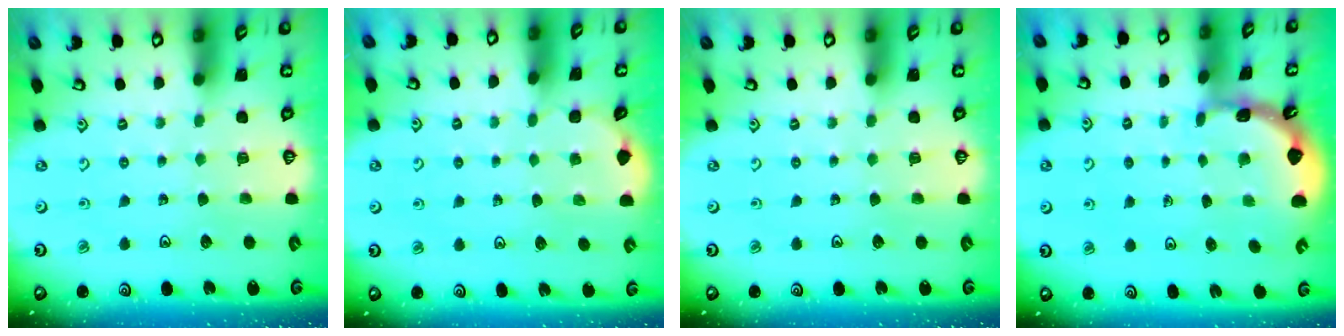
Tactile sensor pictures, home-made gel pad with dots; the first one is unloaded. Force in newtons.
{"total": 0.9, "press": 0.9, "slide": 0.1}
{"total": 0.0}
{"total": 1.8, "press": 1.8, "slide": 0.1}